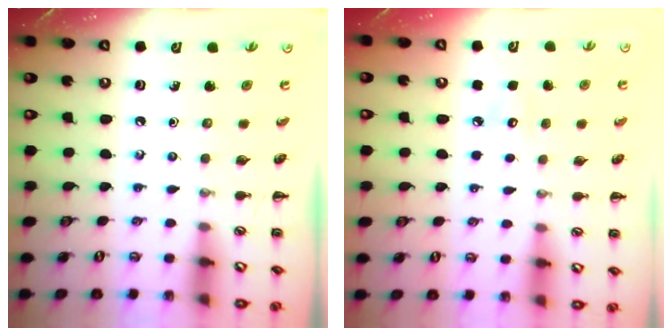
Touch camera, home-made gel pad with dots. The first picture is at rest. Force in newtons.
{"total": 4.7, "press": 4.5, "slide": 1.2}